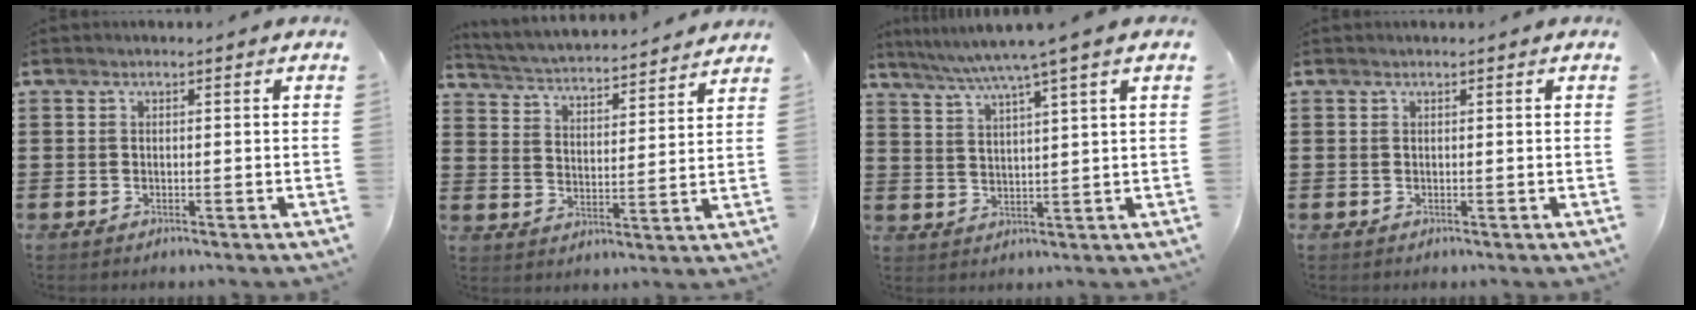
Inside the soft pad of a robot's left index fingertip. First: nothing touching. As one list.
[{"total": 3.4, "force": [3.4, -0.4, 0.2], "torque": [-0.025, -0.034, 0.051]}, {"total": 5.7, "force": [4.3, -0.9, 3.5], "torque": [-0.081, -0.020, 0.070]}, {"total": 0.0}]